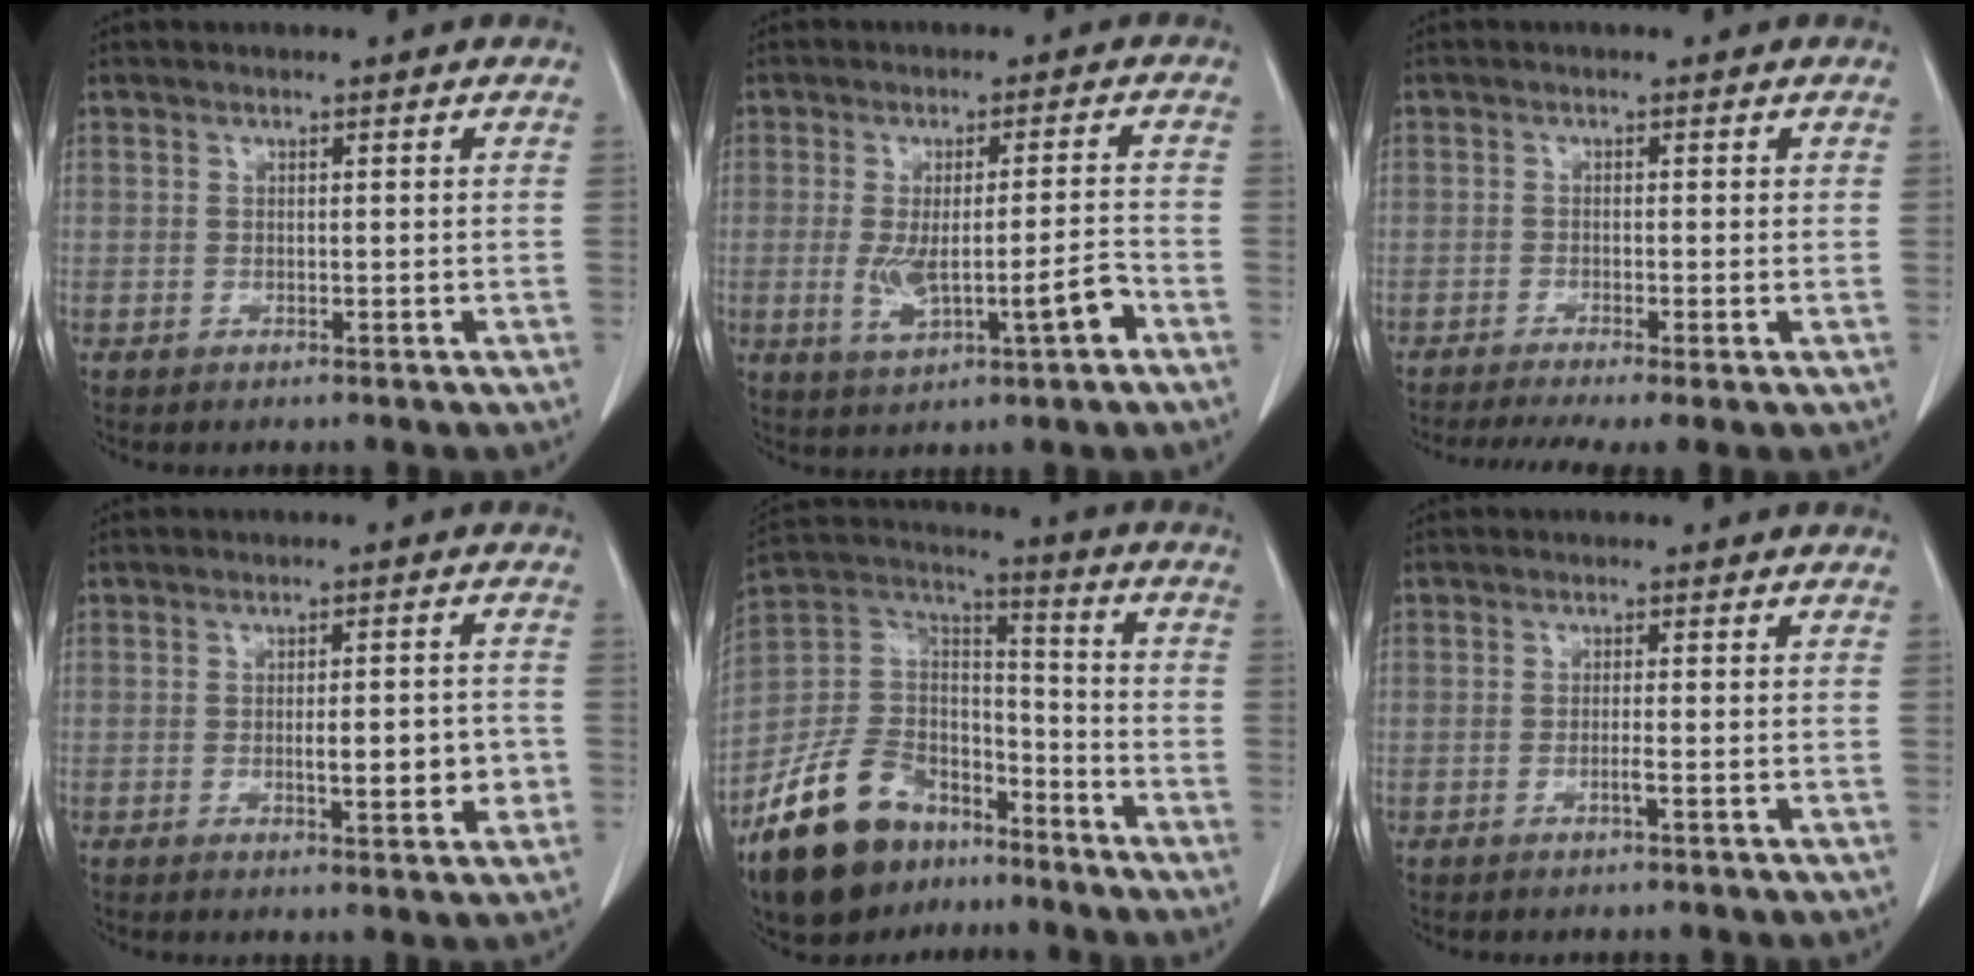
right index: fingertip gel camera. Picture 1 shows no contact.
{"total": 8.3, "force": [-2.5, 1.3, 7.8], "torque": [-0.137, 0.005, -0.030]}
{"total": 6.4, "force": [-4.3, 0.7, 4.6], "torque": [-0.077, -0.011, -0.074]}
{"total": 6.0, "force": [-1.2, 1.4, 5.7], "torque": [-0.080, 0.000, -0.012]}
{"total": 18.1, "force": [-12.2, 10.2, 8.7], "torque": [-0.179, 0.036, -0.215]}
{"total": 1.1, "force": [-0.6, -0.2, 1.0], "torque": [-0.017, 0.000, -0.011]}